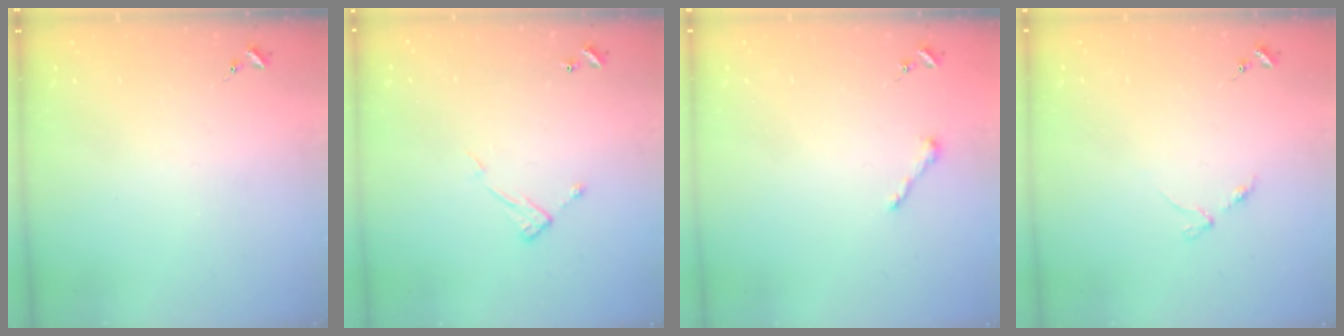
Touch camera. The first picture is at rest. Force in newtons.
{"total": 7.1, "press": 7.1, "slide": 0.0}
{"total": 3.6, "press": 3.6, "slide": 0.4}
{"total": 2.9, "press": 2.8, "slide": 0.4}